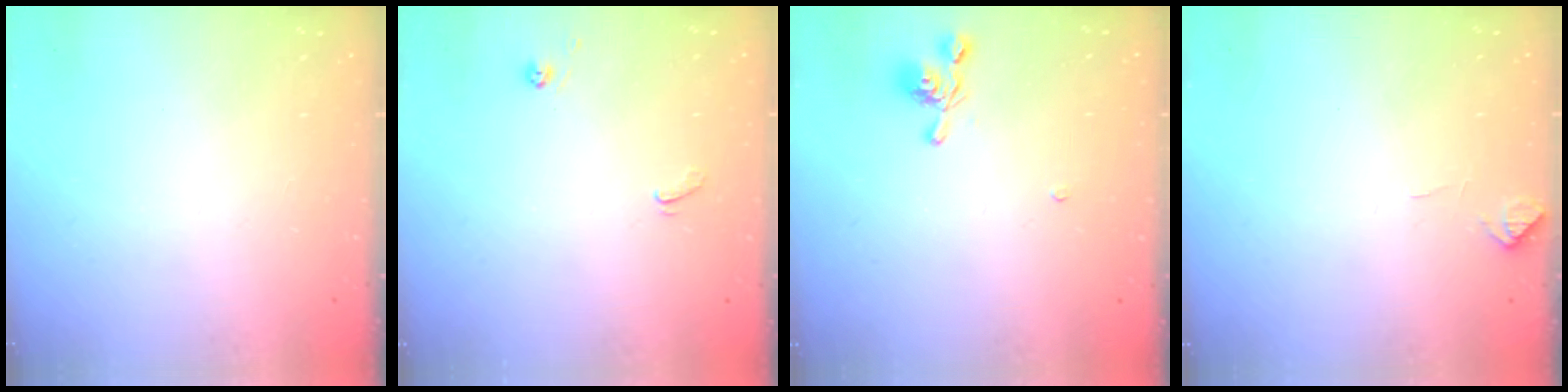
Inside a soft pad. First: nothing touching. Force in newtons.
{"total": 2.9, "press": 2.9, "slide": 0.3}
{"total": 5.4, "press": 5.4, "slide": 0.2}
{"total": 2.7, "press": 2.7, "slide": 0.4}